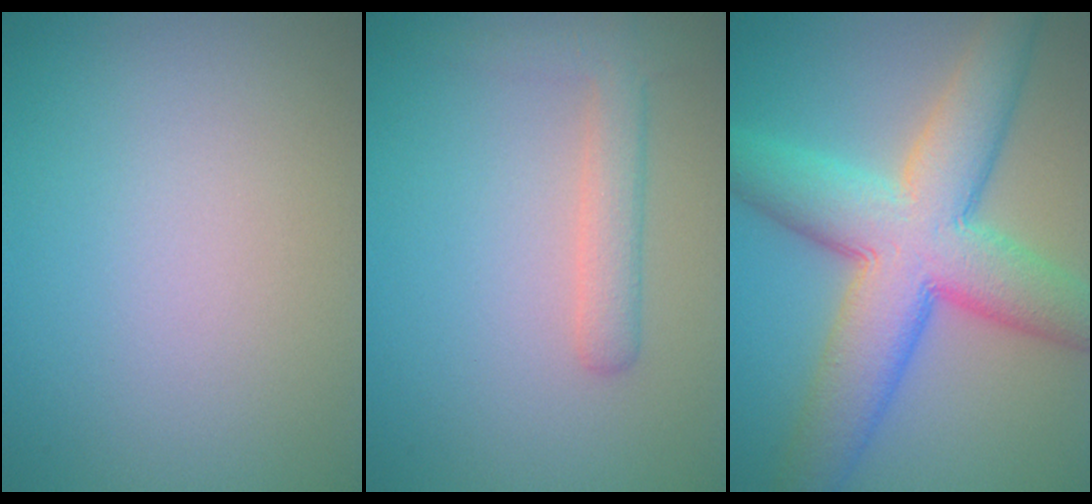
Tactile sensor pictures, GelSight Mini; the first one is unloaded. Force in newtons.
{"total": 2.8, "press": 2.8, "slide": 0.2}
{"total": 10.9, "press": 10.9, "slide": 0.1}